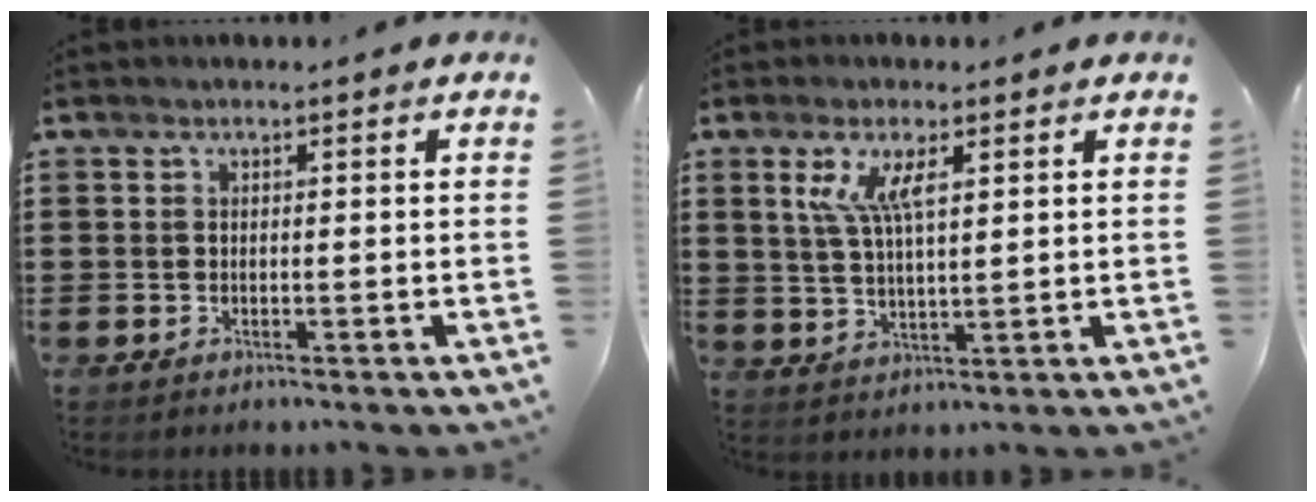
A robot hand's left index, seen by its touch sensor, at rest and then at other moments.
{"total": 6.1, "force": [2.6, 1.9, 5.1], "torque": [-0.112, 0.008, 0.043]}